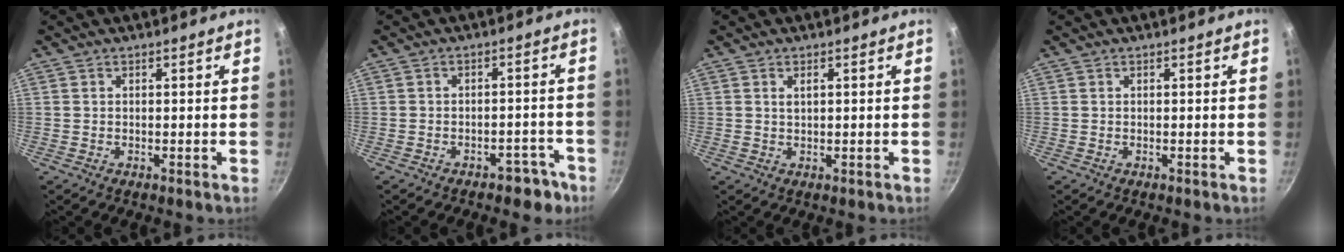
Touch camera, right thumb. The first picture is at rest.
{"total": 5.2, "force": [-3.5, 3.1, 2.2], "torque": [0.005, 0.048, -0.024]}
{"total": 1.4, "force": [0.5, 0.7, 1.2], "torque": [-0.020, 0.001, 0.010]}
{"total": 0.0}